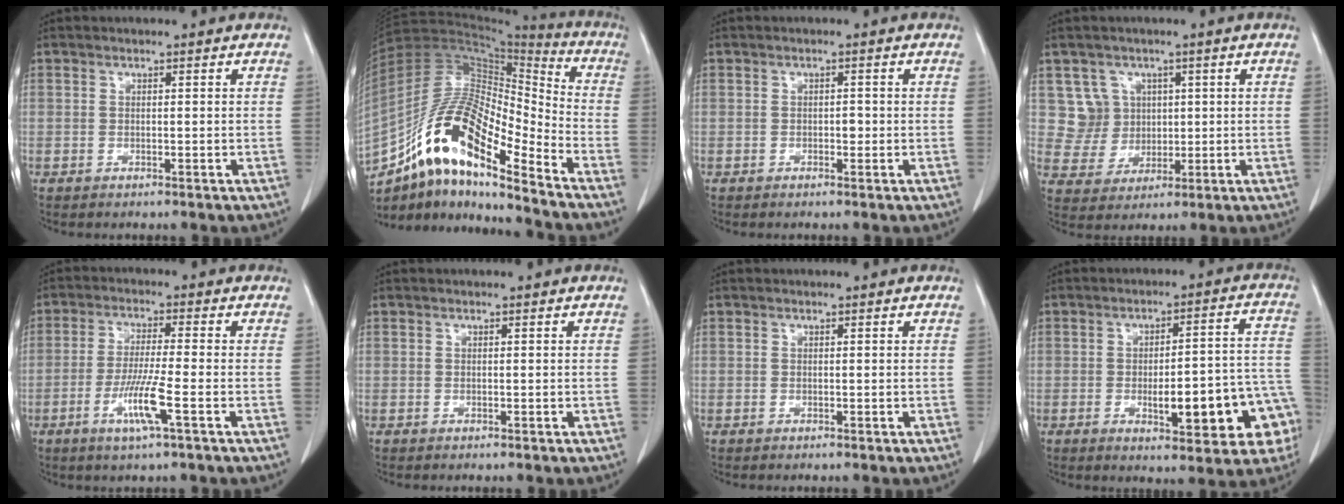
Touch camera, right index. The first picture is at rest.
{"total": 18.0, "force": [-11.6, 4.1, 13.2], "torque": [-0.250, 0.027, -0.203]}
{"total": 1.0, "force": [-0.3, 0.6, 0.8], "torque": [-0.009, 0.003, -0.005]}
{"total": 5.9, "force": [1.9, 5.6, 0.1], "torque": [0.001, 0.017, 0.043]}
{"total": 7.1, "force": [-2.9, -0.3, 6.4], "torque": [-0.127, -0.013, -0.057]}
{"total": 0.0}
{"total": 0.0}
{"total": 15.1, "force": [-4.8, 4.0, 13.8], "torque": [-0.126, 0.038, -0.048]}